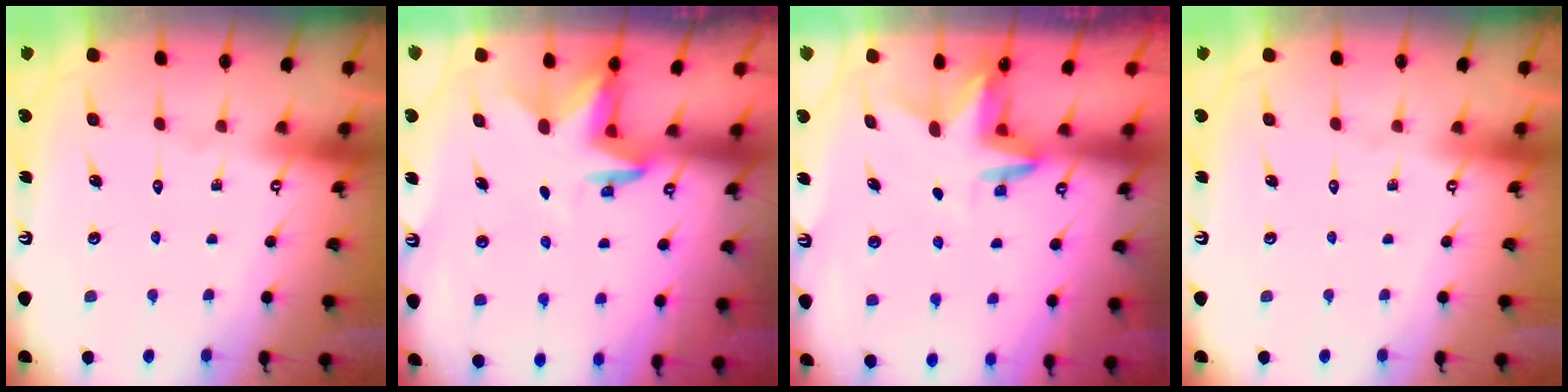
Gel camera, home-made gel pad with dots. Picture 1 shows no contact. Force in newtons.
{"total": 3.1, "press": 3.0, "slide": 0.7}
{"total": 3.2, "press": 3.2, "slide": 0.3}
{"total": 0.0}